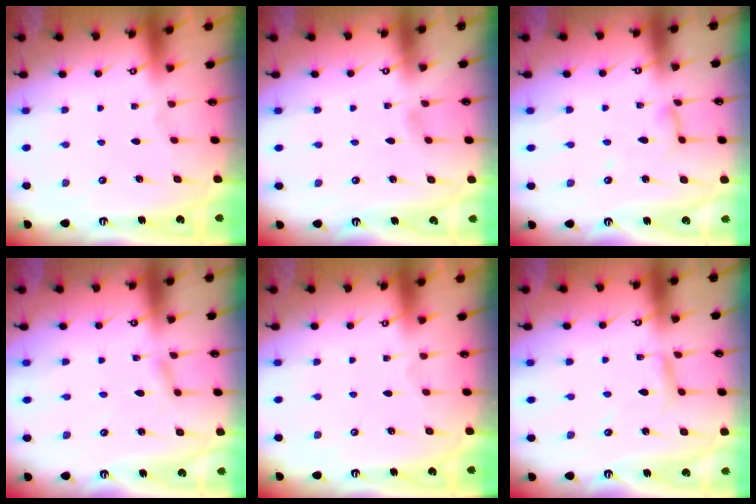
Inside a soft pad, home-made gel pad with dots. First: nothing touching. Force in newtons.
{"total": 2.1, "press": 2.1, "slide": 0.3}
{"total": 4.6, "press": 4.6, "slide": 0.2}
{"total": 1.5, "press": 1.5, "slide": 0.2}
{"total": 0.0}
{"total": 2.2, "press": 2.2, "slide": 0.2}